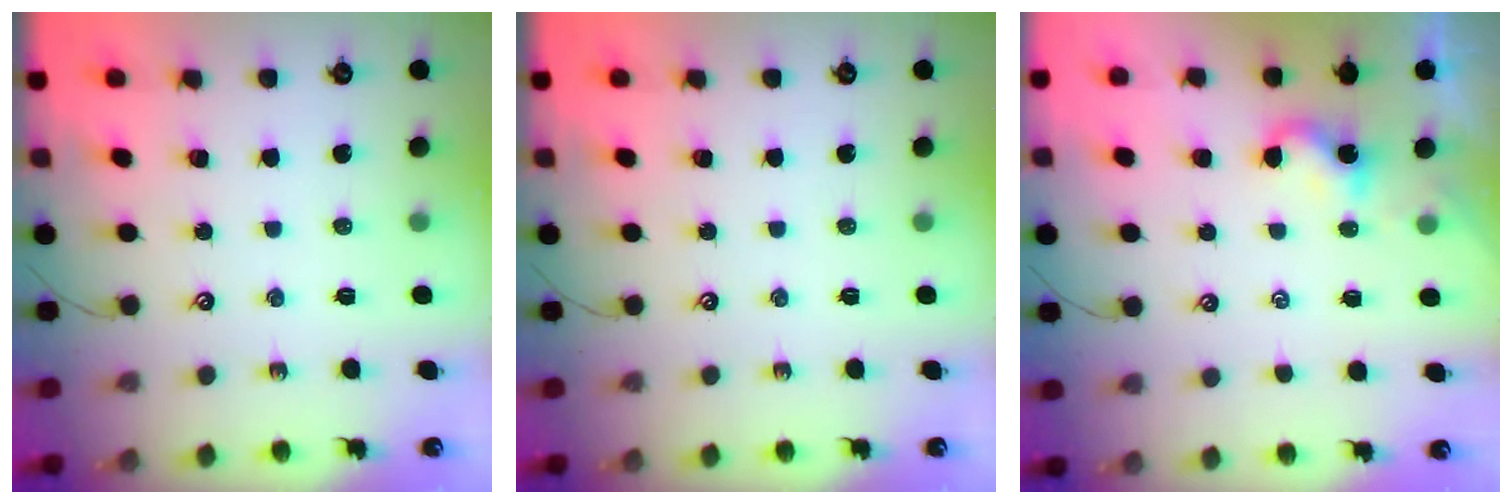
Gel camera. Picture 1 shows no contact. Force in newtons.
{"total": 0.0}
{"total": 1.3, "press": 1.3, "slide": 0.3}